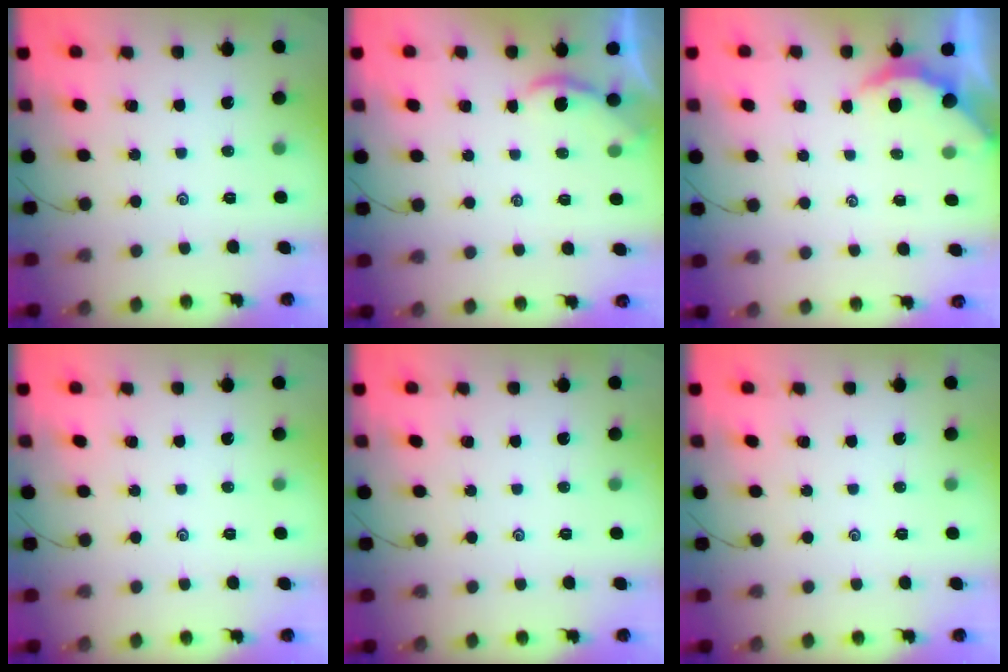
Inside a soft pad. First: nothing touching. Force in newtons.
{"total": 1.2, "press": 1.1, "slide": 0.1}
{"total": 2.4, "press": 2.3, "slide": 0.4}
{"total": 0.0}
{"total": 0.0}
{"total": 0.0}